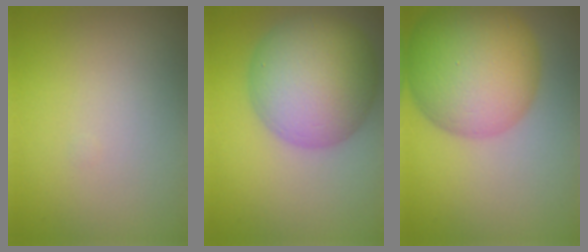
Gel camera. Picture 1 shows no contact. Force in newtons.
{"total": 10.2, "press": 10.2, "slide": 0.1}
{"total": 12.7, "press": 12.7, "slide": 0.2}